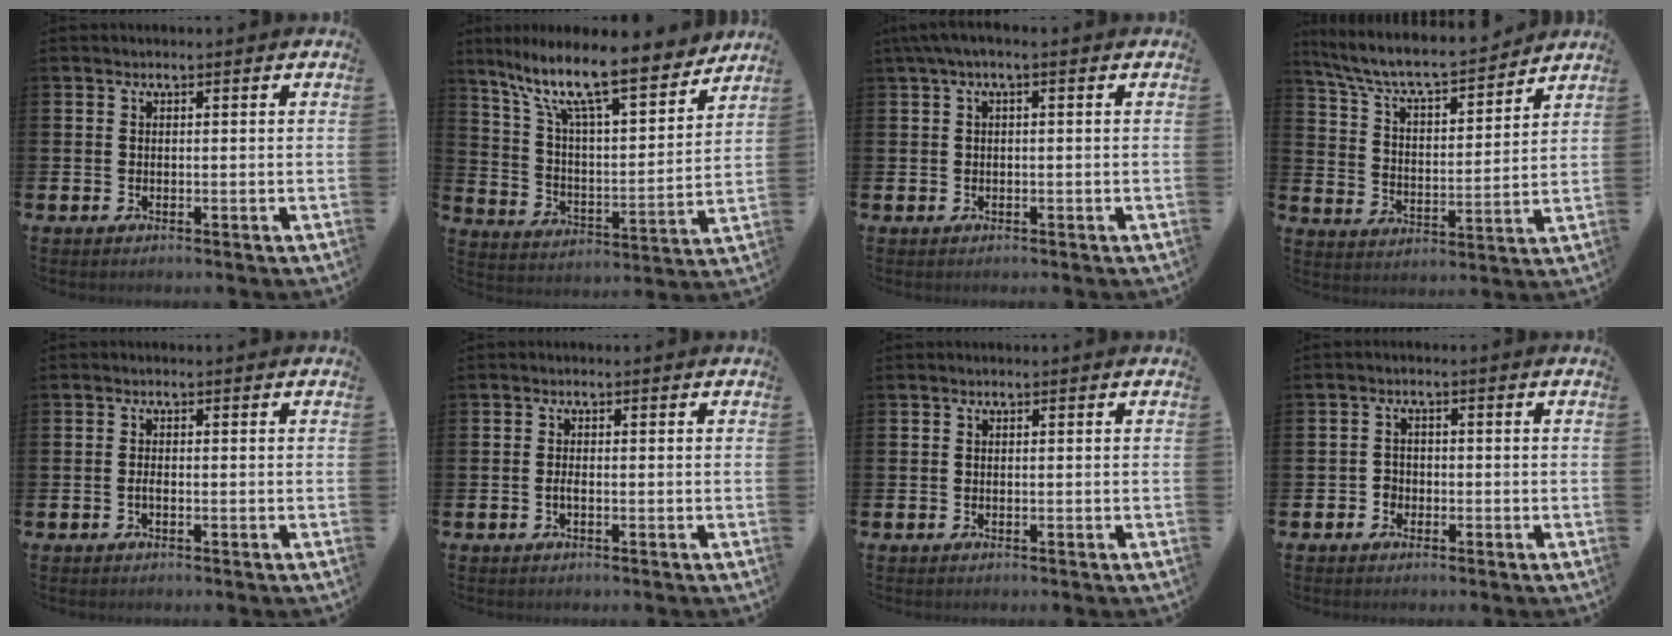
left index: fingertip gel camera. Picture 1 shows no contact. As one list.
[{"total": 12.5, "force": [10.1, 2.5, 6.9], "torque": [-0.154, -0.066, 0.167]}, {"total": 1.4, "force": [0.1, 0.2, 1.4], "torque": [-0.026, 0.001, 0.001]}, {"total": 7.7, "force": [7.2, 1.2, 2.5], "torque": [-0.083, -0.054, 0.121]}, {"total": 0.9, "force": [-0.6, 0.3, 0.7], "torque": [-0.019, 0.001, -0.010]}, {"total": 1.0, "force": [-0.5, 0.3, 0.8], "torque": [-0.021, 0.002, -0.009]}, {"total": 0.0}, {"total": 1.8, "force": [-1.1, 1.5, 0.1], "torque": [-0.003, 0.003, -0.026]}]